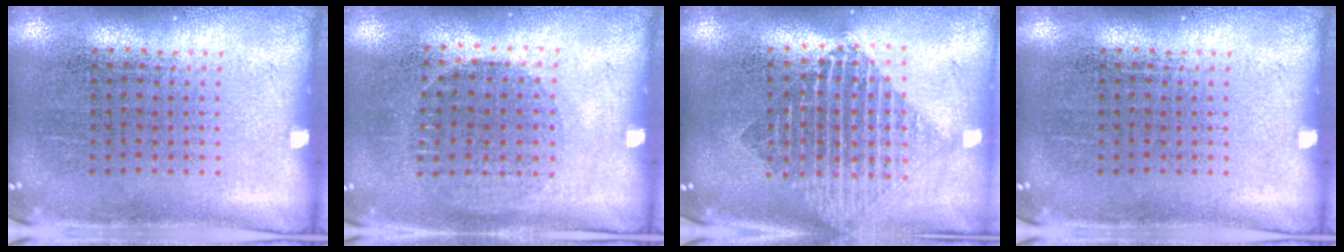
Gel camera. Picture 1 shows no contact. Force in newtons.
{"total": 0.9, "press": 0.8, "slide": 0.4}
{"total": 1.9, "press": 1.5, "slide": 1.1}
{"total": 0.0}